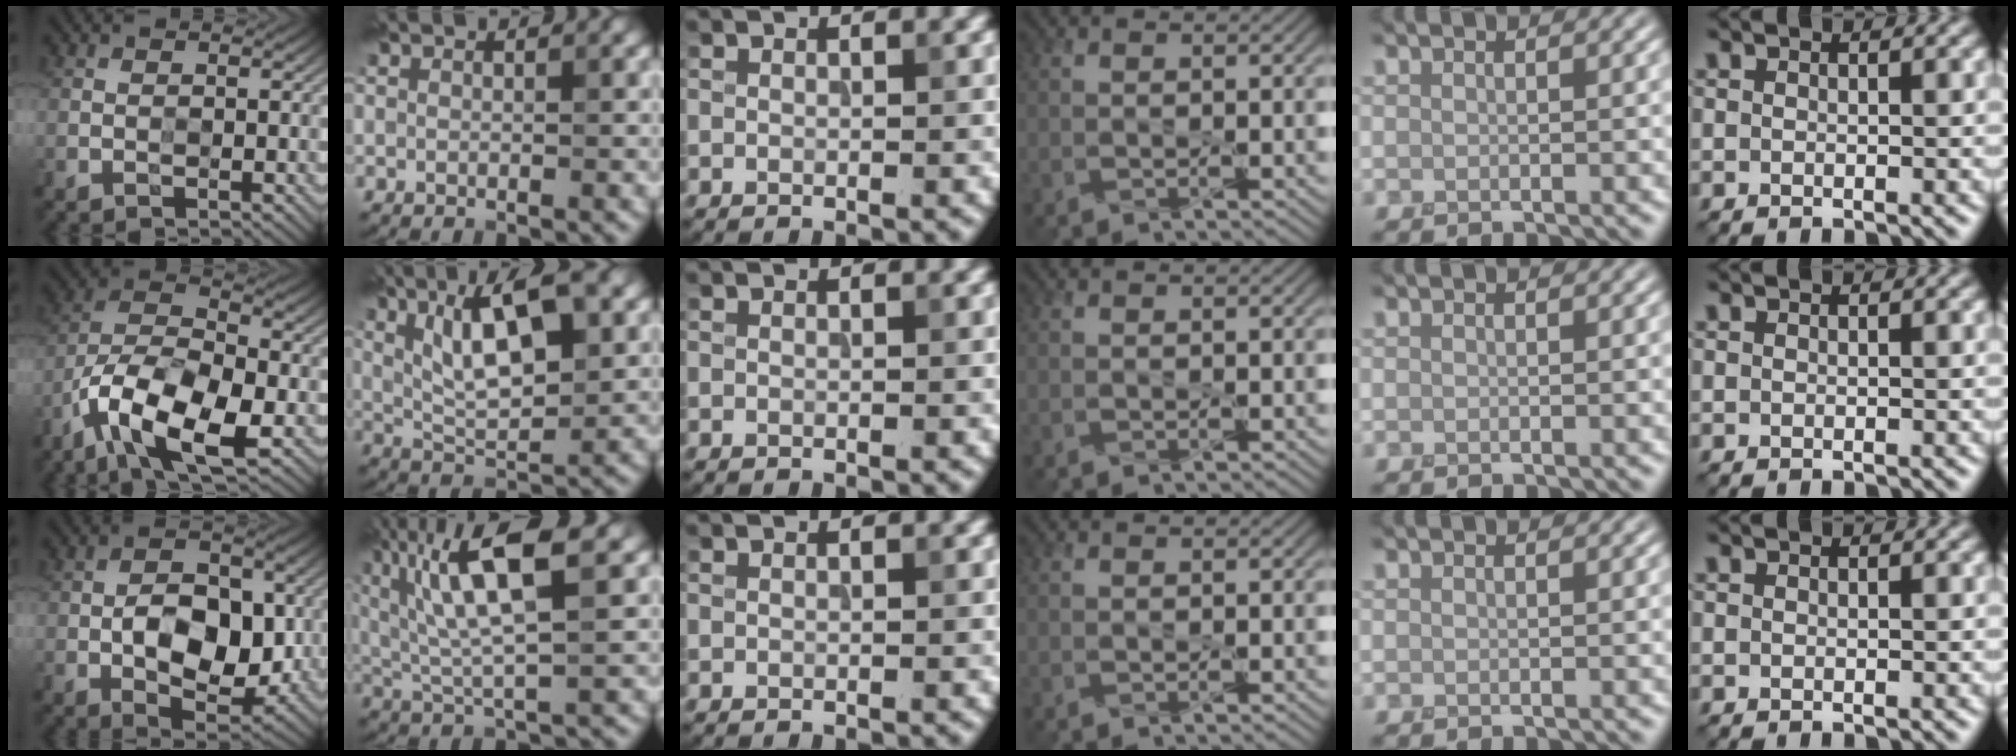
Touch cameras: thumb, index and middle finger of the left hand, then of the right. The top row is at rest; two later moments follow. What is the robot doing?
{"motion": "peel", "object": "sticker"}